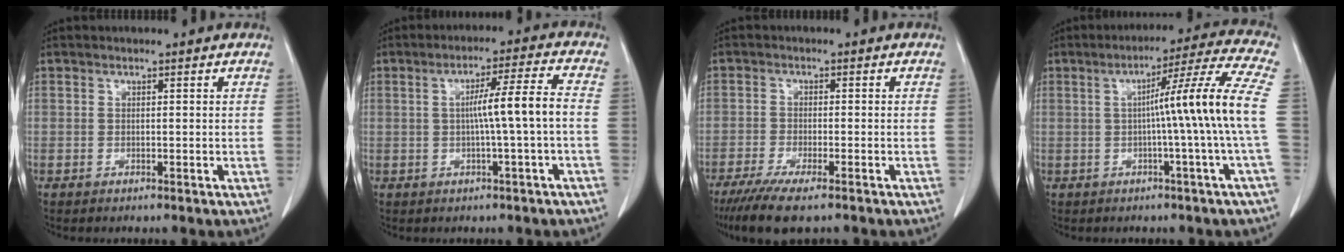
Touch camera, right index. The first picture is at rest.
{"total": 6.9, "force": [-0.6, -1.3, 6.7], "torque": [-0.111, 0.012, -0.006]}
{"total": 7.9, "force": [-5.9, 0.9, 5.2], "torque": [-0.085, -0.020, -0.091]}
{"total": 11.9, "force": [-0.4, -2.9, 11.6], "torque": [-0.160, 0.011, -0.003]}